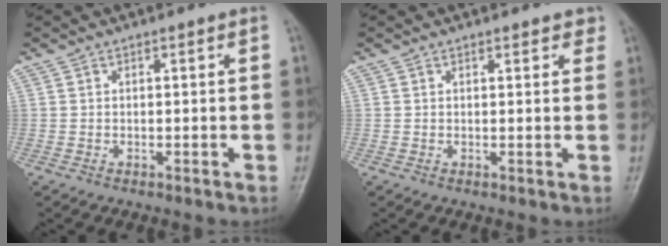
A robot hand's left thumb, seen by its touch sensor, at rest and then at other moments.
{"total": 2.1, "force": [1.4, 1.0, 1.1], "torque": [0.002, -0.004, 0.012]}